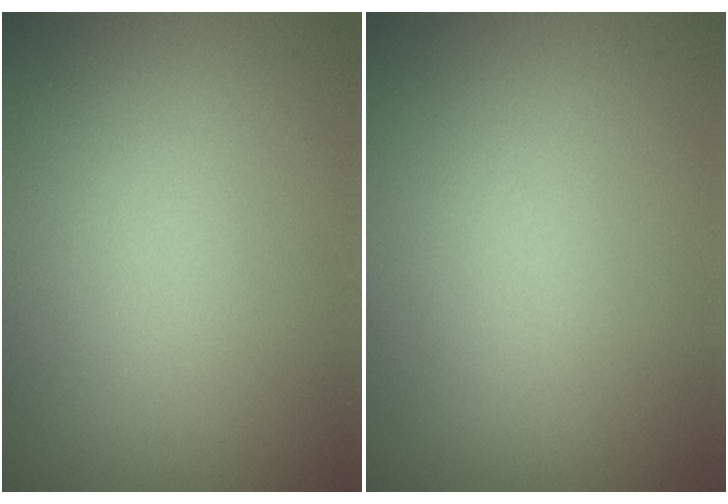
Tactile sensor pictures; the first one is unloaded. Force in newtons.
{"total": 0.0}